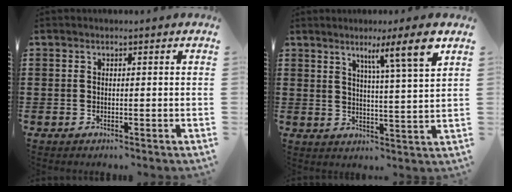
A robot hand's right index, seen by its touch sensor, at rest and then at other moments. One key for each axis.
{"total": 8.0, "fx": 5.0, "fy": -0.4, "fz": 6.3, "tx": -0.104, "ty": -0.022, "tz": 0.074}